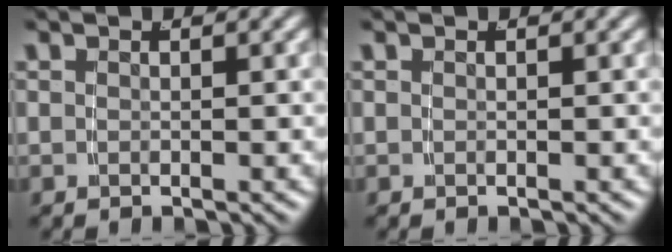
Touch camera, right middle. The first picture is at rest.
{"total": 0.0}